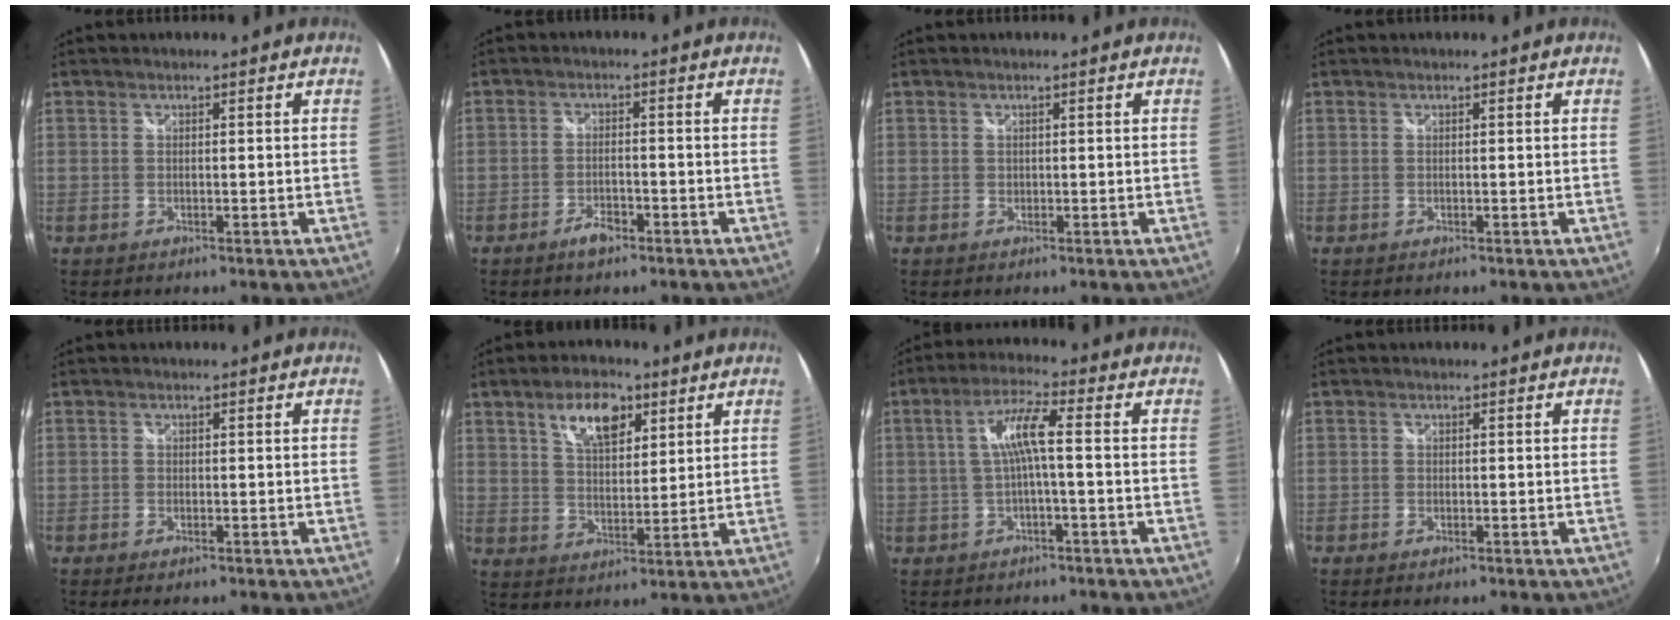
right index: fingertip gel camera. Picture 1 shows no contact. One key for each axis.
{"total": 3.6, "fx": -2.5, "fy": 1.4, "fz": 2.2, "tx": -0.051, "ty": -0.002, "tz": -0.044}
{"total": 0.0}
{"total": 0.0}
{"total": 1.2, "fx": -0.8, "fy": 0.5, "fz": 0.7, "tx": -0.016, "ty": -0.002, "tz": -0.015}
{"total": 9.0, "fx": 4.8, "fy": 4.2, "fz": 6.3, "tx": -0.112, "ty": 0.015, "tz": 0.084}
{"total": 6.0, "fx": -0.5, "fy": 0.1, "fz": 5.9, "tx": -0.123, "ty": 0.010, "tz": -0.005}
{"total": 0.9, "fx": -0.5, "fy": 0.4, "fz": 0.5, "tx": -0.010, "ty": -0.002, "tz": -0.010}